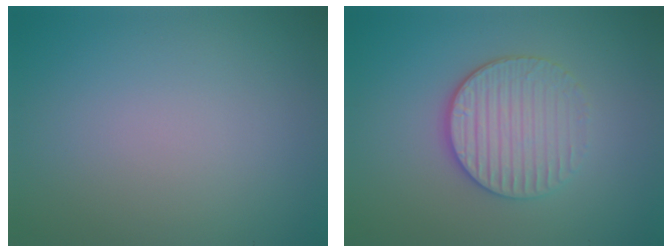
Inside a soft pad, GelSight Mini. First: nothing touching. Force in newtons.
{"total": 4.0, "press": 3.4, "slide": 2.0}